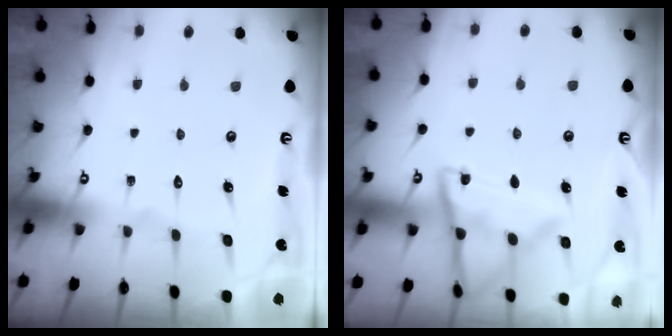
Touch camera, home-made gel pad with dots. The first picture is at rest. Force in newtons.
{"total": 13.1, "press": 13.1, "slide": 1.4}